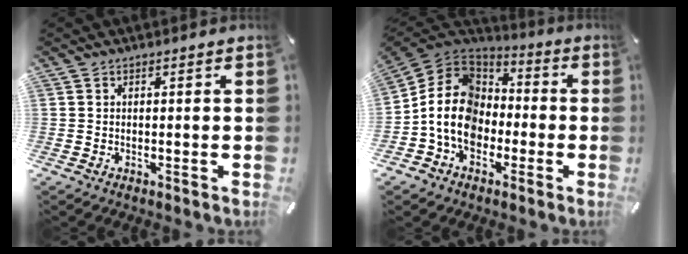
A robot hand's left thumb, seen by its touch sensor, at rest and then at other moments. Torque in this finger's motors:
{"motor_torque": [0.65, 2.60, 1.05, 0.66, 0.43]}